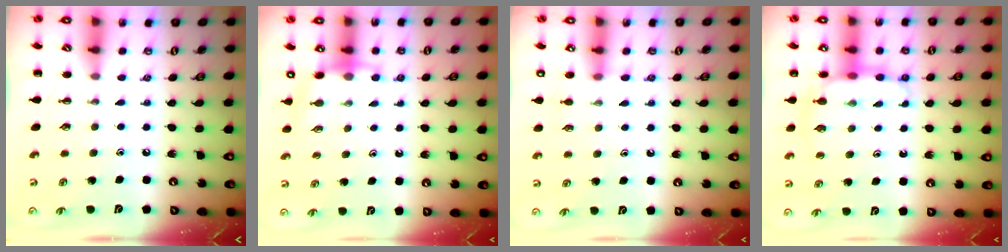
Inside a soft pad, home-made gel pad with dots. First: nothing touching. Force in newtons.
{"total": 5.3, "press": 5.3, "slide": 0.5}
{"total": 7.7, "press": 7.6, "slide": 1.5}
{"total": 10.1, "press": 10.0, "slide": 1.7}